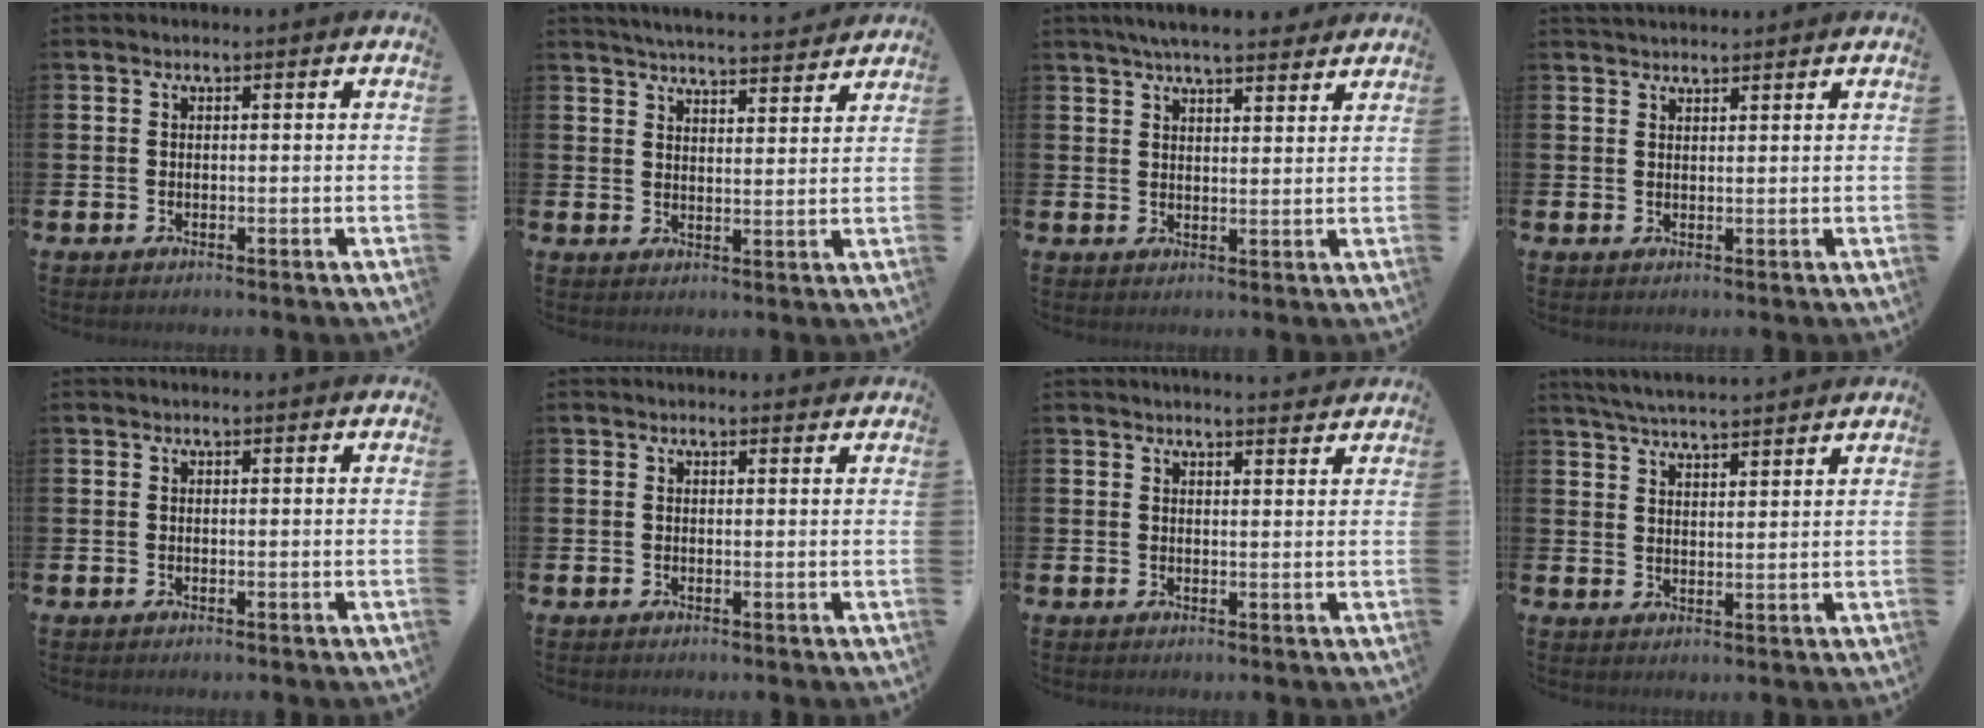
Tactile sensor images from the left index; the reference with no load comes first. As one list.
[{"total": 5.2, "force": [5.2, 0.2, 0.6], "torque": [-0.019, -0.035, 0.090]}, {"total": 5.2, "force": [5.0, 0.6, 1.5], "torque": [-0.028, -0.019, 0.087]}, {"total": 1.9, "force": [1.9, 0.4, 0.2], "torque": [0.003, -0.007, 0.033]}, {"total": 0.0}, {"total": 0.7, "force": [0.7, 0.2, 0.1], "torque": [0.010, -0.003, 0.009]}, {"total": 2.3, "force": [2.3, 0.0, -0.1], "torque": [0.010, -0.016, 0.039]}, {"total": 4.8, "force": [4.8, -0.1, 0.7], "torque": [-0.032, -0.024, 0.088]}]